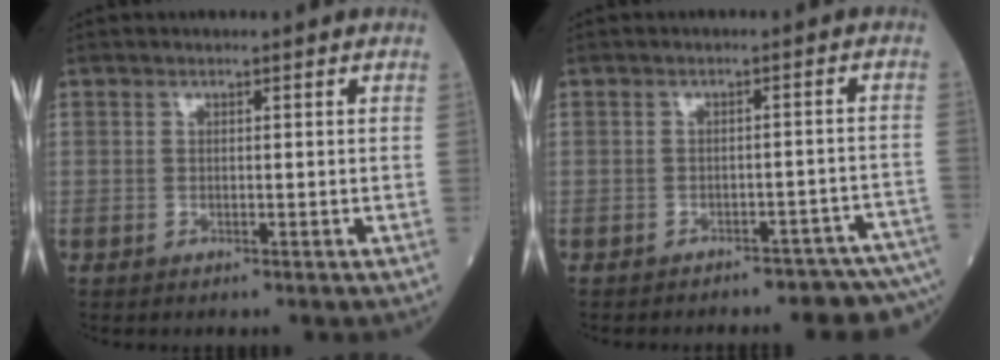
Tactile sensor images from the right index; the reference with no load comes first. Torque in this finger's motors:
{"motor_torque": [0.47, -0.40, 0.18, 0.04]}